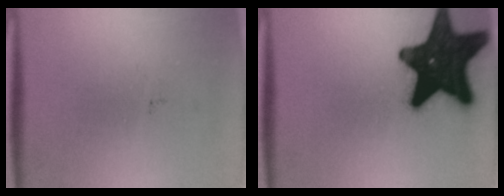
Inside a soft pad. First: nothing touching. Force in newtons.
{"total": 19.7}